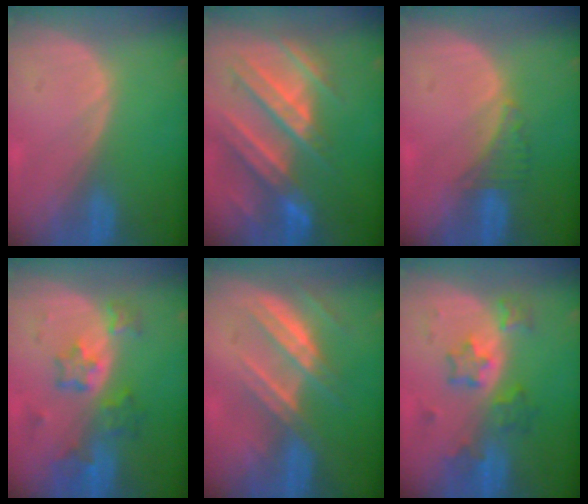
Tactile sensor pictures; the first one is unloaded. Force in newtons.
{"total": 10.8, "press": 9.7, "slide": 4.8}
{"total": 2.7, "press": 2.6, "slide": 0.7}
{"total": 7.1, "press": 6.3, "slide": 3.3}
{"total": 7.4, "press": 6.7, "slide": 3.1}
{"total": 5.9, "press": 5.8, "slide": 1.0}